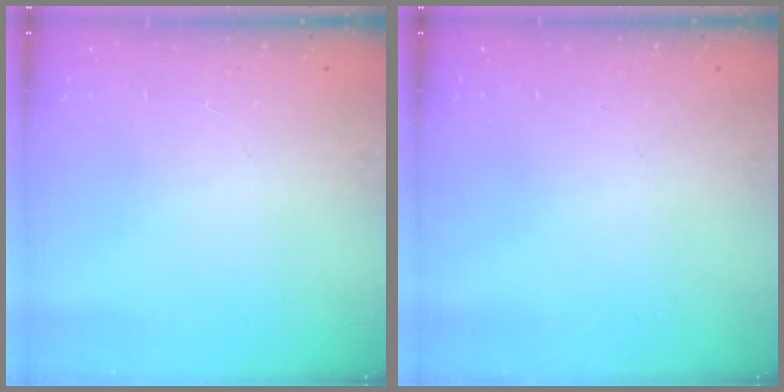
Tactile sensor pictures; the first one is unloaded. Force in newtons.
{"total": 0.0}